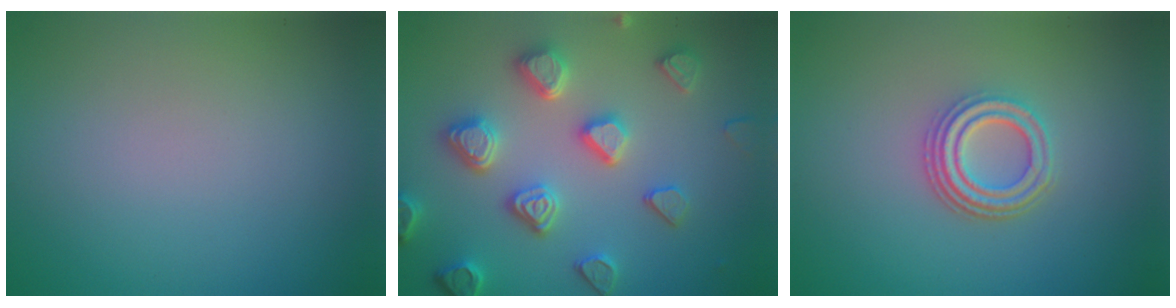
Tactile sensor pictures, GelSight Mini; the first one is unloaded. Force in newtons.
{"total": 5.1, "press": 4.9, "slide": 1.7}
{"total": 3.7, "press": 3.0, "slide": 2.1}